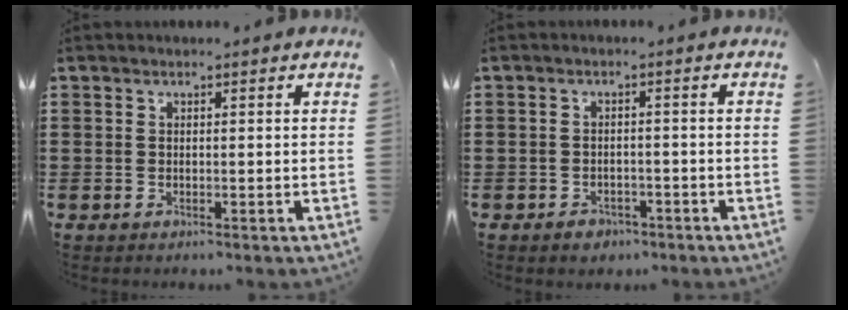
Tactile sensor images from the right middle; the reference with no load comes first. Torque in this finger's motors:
{"motor_torque": [0.56, -0.39, 0.00, 0.01]}